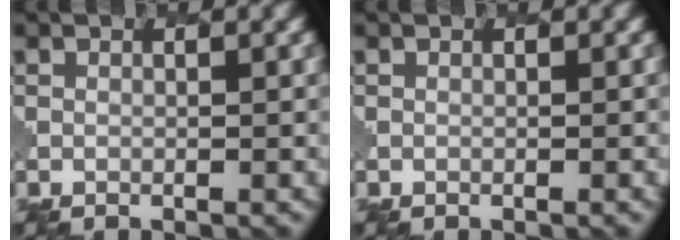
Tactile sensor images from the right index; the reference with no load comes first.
{"total": 0.0}